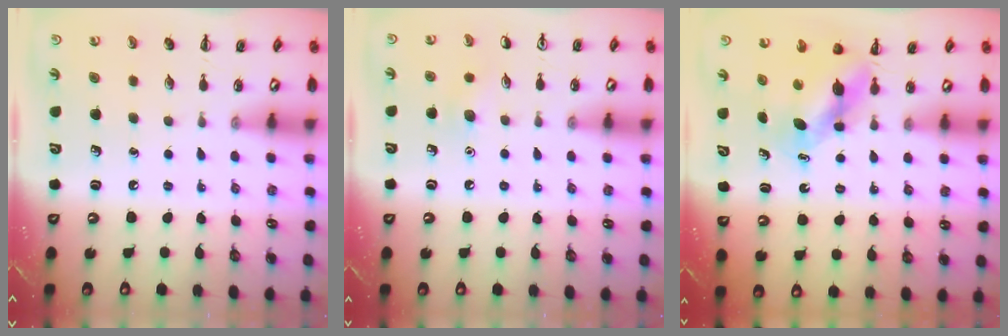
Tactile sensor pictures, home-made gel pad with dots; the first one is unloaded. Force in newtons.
{"total": 5.8, "press": 5.5, "slide": 1.7}
{"total": 5.8, "press": 5.8, "slide": 0.3}